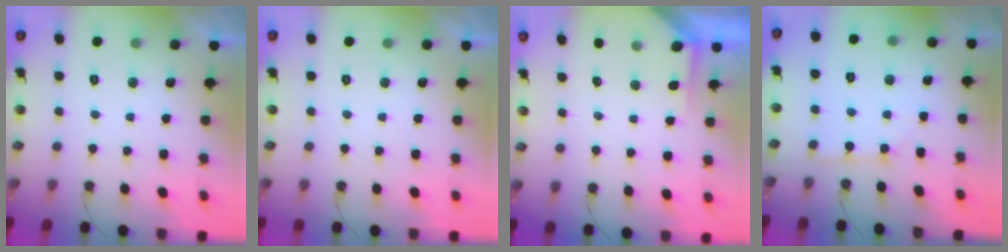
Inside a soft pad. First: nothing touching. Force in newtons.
{"total": 0.0}
{"total": 1.5, "press": 1.5, "slide": 0.3}
{"total": 2.5, "press": 2.5, "slide": 0.3}